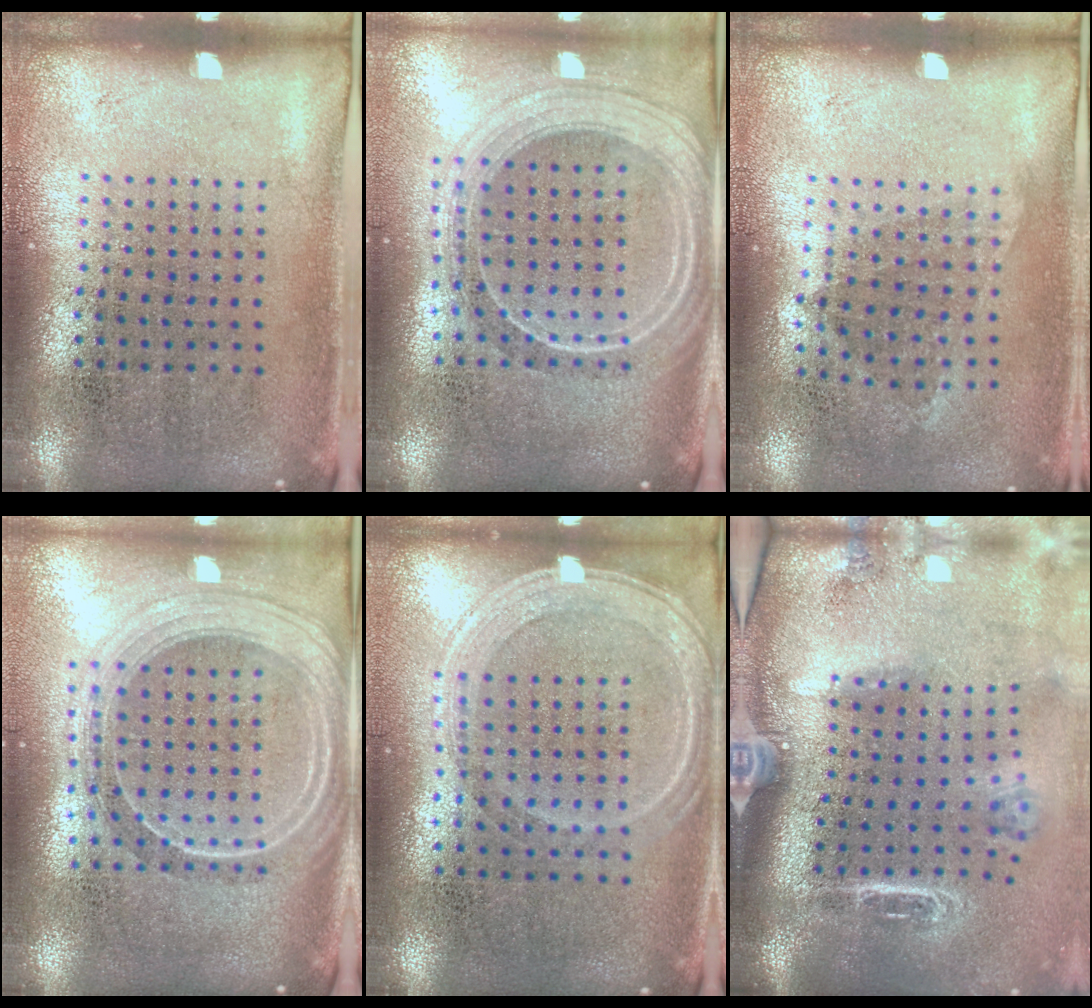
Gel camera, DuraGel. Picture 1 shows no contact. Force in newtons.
{"total": 2.3, "press": 2.0, "slide": 1.1}
{"total": 0.9, "press": 0.7, "slide": 0.6}
{"total": 2.3, "press": 1.9, "slide": 1.3}
{"total": 1.2, "press": 1.1, "slide": 0.5}
{"total": 2.6, "press": 1.9, "slide": 1.7}